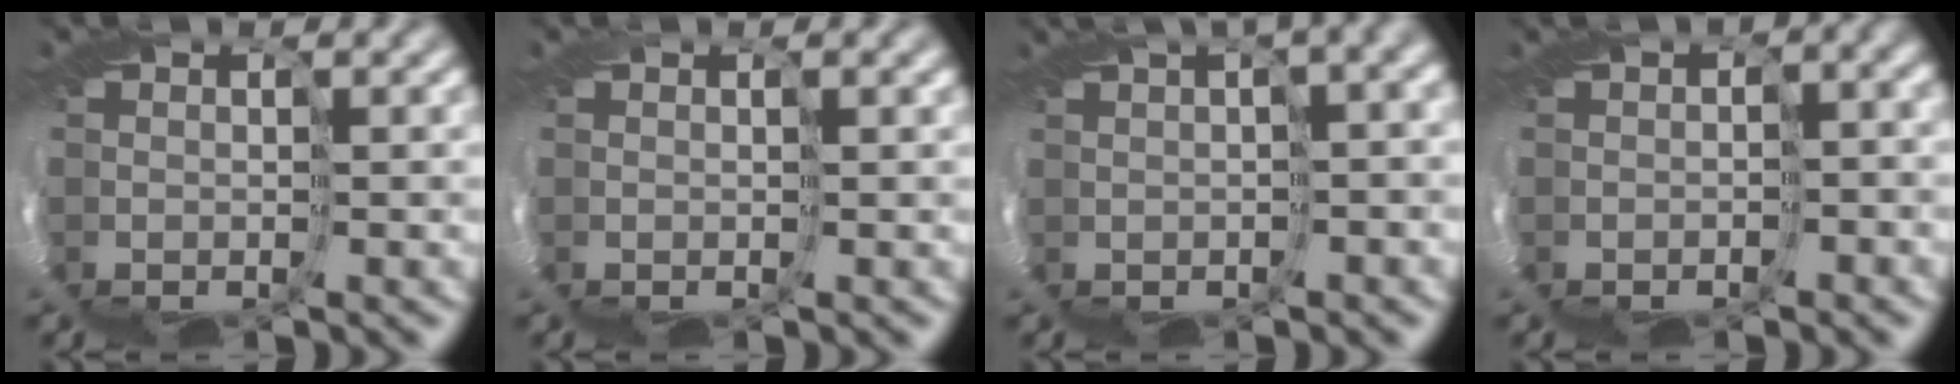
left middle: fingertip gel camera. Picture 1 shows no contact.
{"total": 1.0, "force": [0.7, -0.5, 0.3], "torque": [-0.007, 0.001, 0.010]}
{"total": 6.4, "force": [1.3, 1.5, 6.0], "torque": [-0.069, 0.011, 0.039]}
{"total": 3.6, "force": [-1.5, 1.5, 2.9], "torque": [-0.038, 0.004, -0.002]}